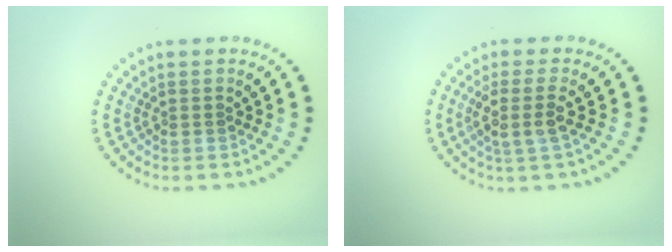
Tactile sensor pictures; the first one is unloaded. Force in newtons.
{"total": 2.5, "press": 2.0, "slide": 1.5}